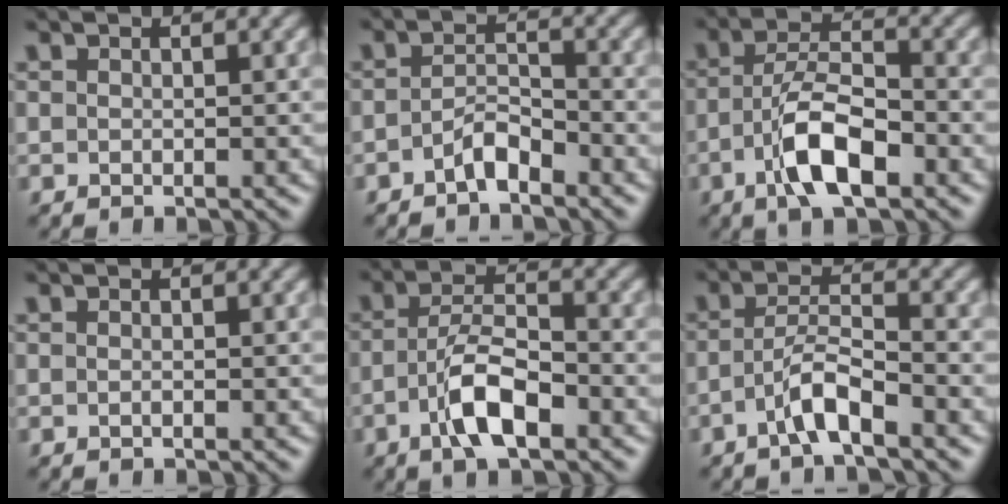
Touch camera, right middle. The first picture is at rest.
{"total": 2.2, "force": [-1.7, 0.7, 1.3], "torque": [-0.024, 0.012, -0.032]}
{"total": 6.0, "force": [-2.7, 2.1, 4.9], "torque": [-0.092, 0.010, -0.052]}
{"total": 0.0}
{"total": 5.0, "force": [-2.4, 1.7, 4.1], "torque": [-0.079, 0.009, -0.046]}
{"total": 3.3, "force": [-2.1, 0.4, 2.5], "torque": [-0.051, 0.015, -0.043]}